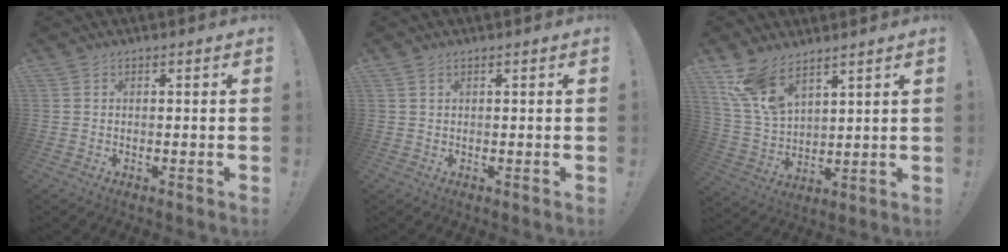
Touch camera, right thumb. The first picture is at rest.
{"total": 1.1, "force": [0.7, 0.4, 0.7], "torque": [-0.012, -0.001, 0.013]}
{"total": 11.2, "force": [8.6, 4.6, 5.5], "torque": [-0.123, -0.041, 0.169]}